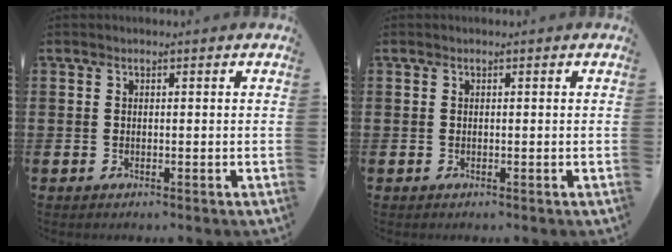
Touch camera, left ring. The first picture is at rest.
{"total": 0.0}